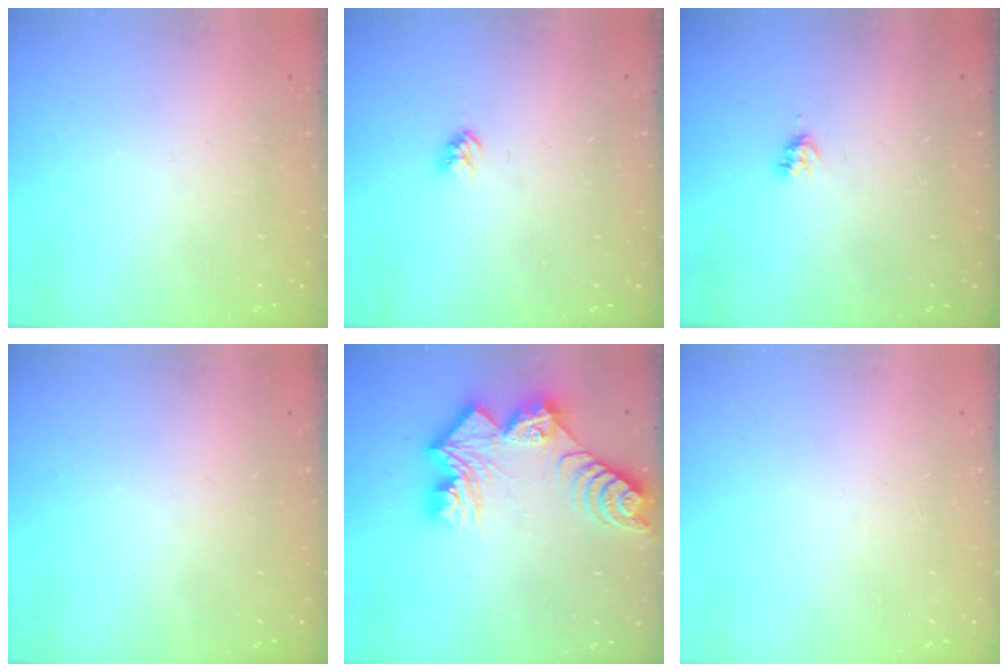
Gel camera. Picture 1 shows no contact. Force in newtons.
{"total": 3.0, "press": 3.0, "slide": 0.3}
{"total": 3.6, "press": 3.6, "slide": 0.5}
{"total": 0.0}
{"total": 13.7, "press": 13.6, "slide": 1.2}
{"total": 0.0}